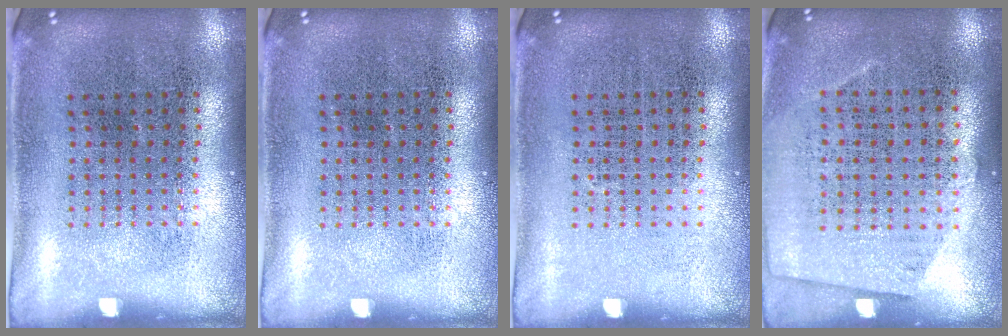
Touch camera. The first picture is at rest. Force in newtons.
{"total": 0.0}
{"total": 0.0}
{"total": 0.6, "press": 0.2, "slide": 0.6}